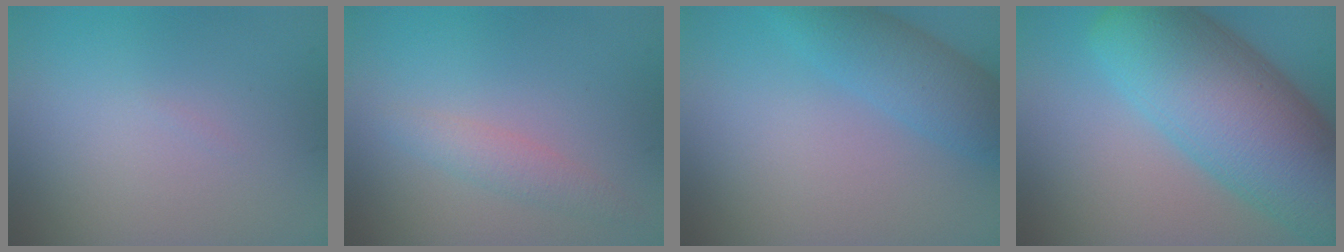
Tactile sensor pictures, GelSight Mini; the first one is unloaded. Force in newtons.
{"total": 1.9, "press": 1.9, "slide": 0.1}
{"total": 4.4, "press": 4.4, "slide": 0.2}
{"total": 13.7, "press": 13.7, "slide": 0.6}